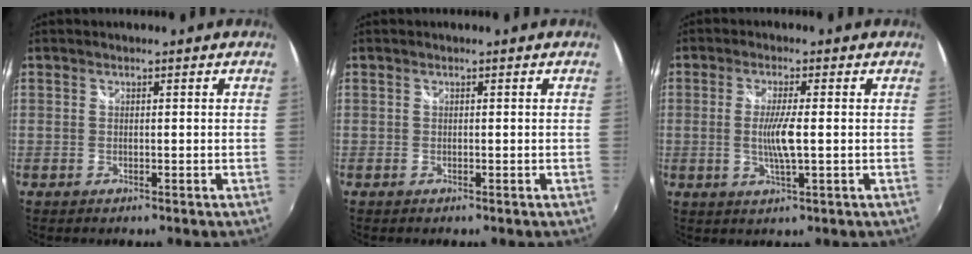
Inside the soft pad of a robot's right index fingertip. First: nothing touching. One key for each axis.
{"total": 0.0}
{"total": 5.2, "fx": -0.3, "fy": 0.3, "fz": 5.2, "tx": -0.098, "ty": -0.007, "tz": -0.007}